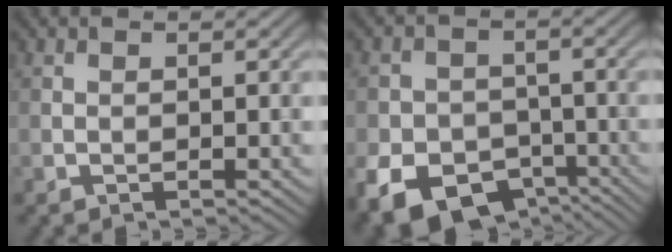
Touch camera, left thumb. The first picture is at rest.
{"total": 12.3, "force": [-6.8, 9.0, 5.1], "torque": [-0.102, -0.040, -0.119]}